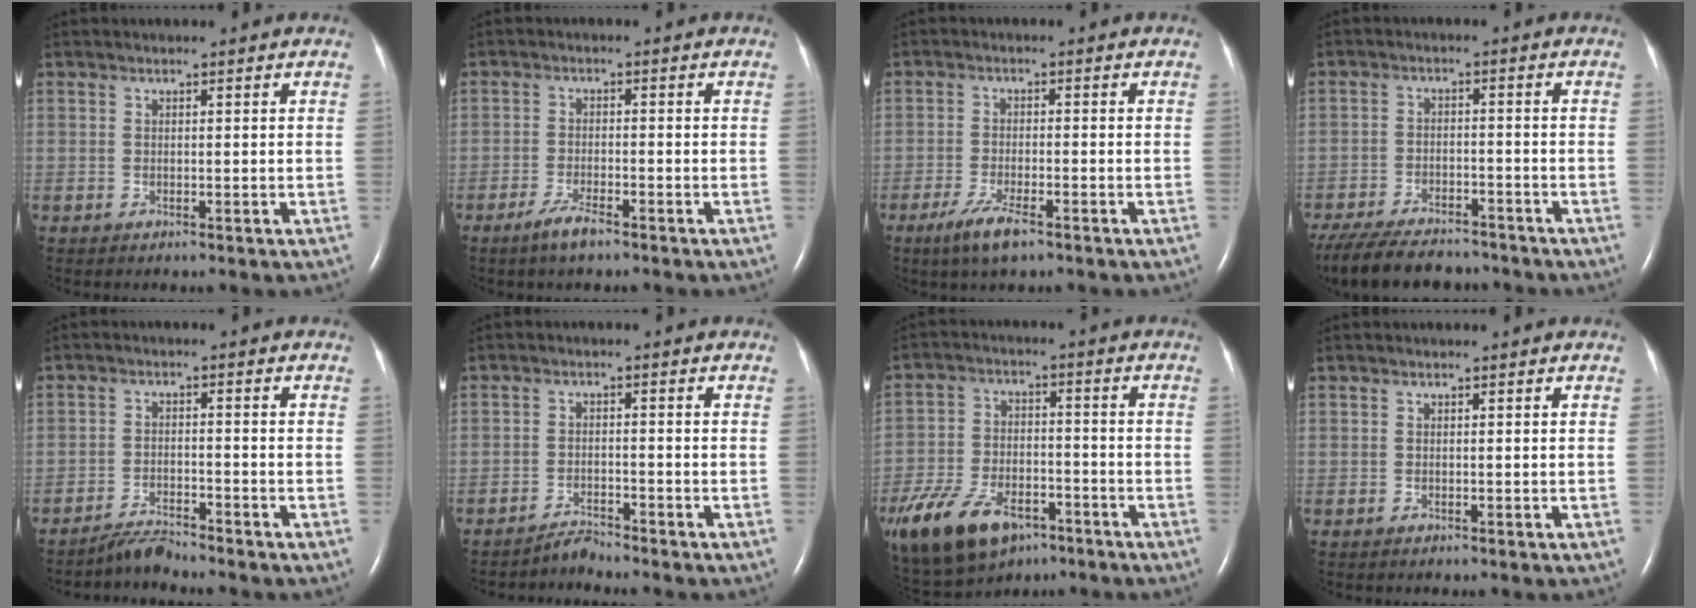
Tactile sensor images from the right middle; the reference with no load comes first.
{"total": 3.5, "force": [-2.6, 0.4, 2.3], "torque": [-0.056, -0.005, -0.049]}
{"total": 4.8, "force": [-3.1, 0.9, 3.6], "torque": [-0.083, -0.010, -0.055]}
{"total": 14.5, "force": [-12.3, 4.5, 6.3], "torque": [-0.140, -0.020, -0.189]}
{"total": 3.1, "force": [-3.1, -0.4, 0.2], "torque": [-0.011, -0.020, -0.057]}
{"total": 2.2, "force": [-2.1, -0.4, -0.3], "torque": [0.005, -0.015, -0.037]}
{"total": 19.4, "force": [-11.6, 10.7, 11.3], "torque": [-0.285, -0.016, -0.197]}
{"total": 0.0}